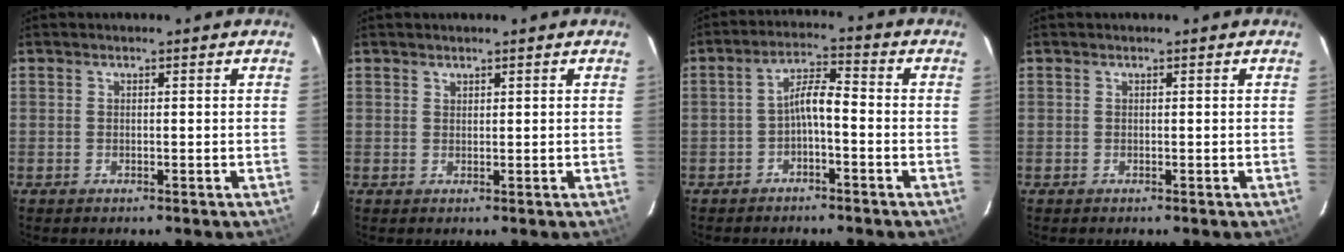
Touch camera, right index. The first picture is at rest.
{"total": 0.7, "force": [0.6, 0.3, 0.0], "torque": [0.000, 0.001, 0.013]}
{"total": 4.5, "force": [-2.0, 1.1, 3.9], "torque": [-0.080, 0.015, -0.035]}
{"total": 0.0}